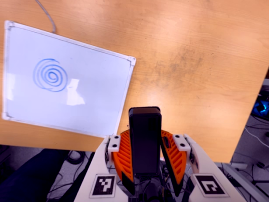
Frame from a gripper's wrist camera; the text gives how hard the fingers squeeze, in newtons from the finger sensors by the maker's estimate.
{"total": 5.1, "left": 4.9, "right": 5.3}